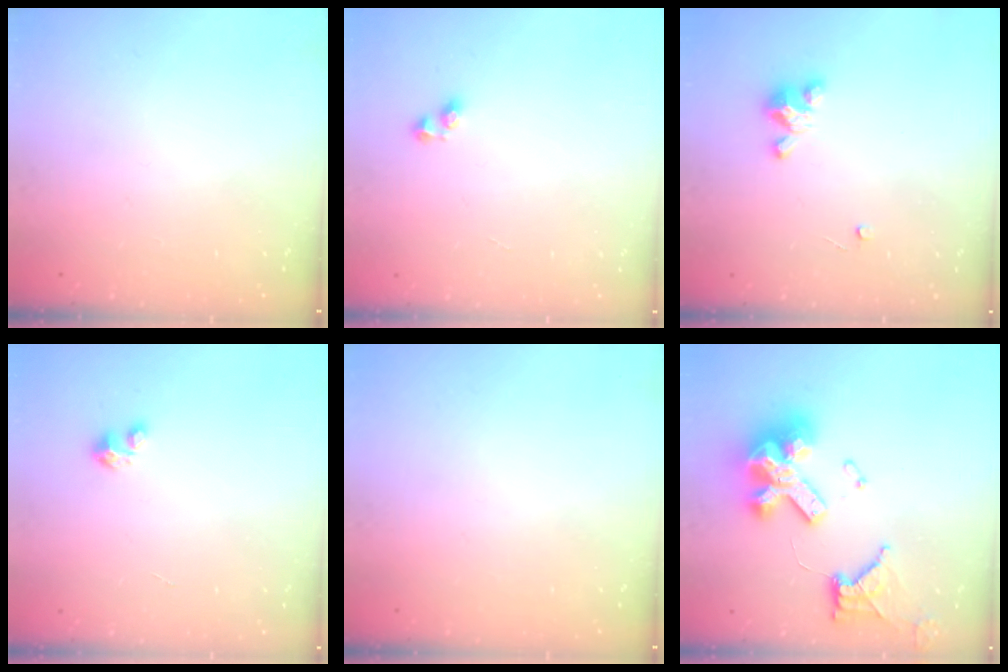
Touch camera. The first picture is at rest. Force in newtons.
{"total": 2.5, "press": 2.2, "slide": 1.3}
{"total": 3.5, "press": 3.5, "slide": 0.2}
{"total": 1.8, "press": 1.8, "slide": 0.1}
{"total": 0.0}
{"total": 16.7, "press": 16.6, "slide": 1.9}